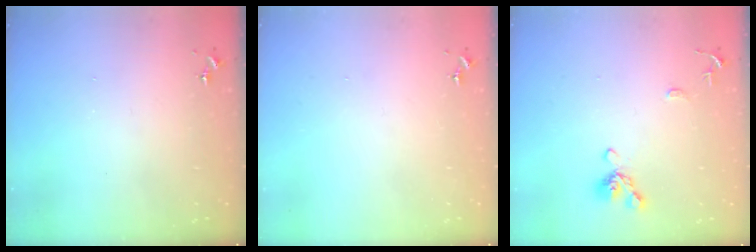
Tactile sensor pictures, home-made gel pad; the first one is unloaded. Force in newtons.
{"total": 0.0}
{"total": 10.7, "press": 10.6, "slide": 1.3}